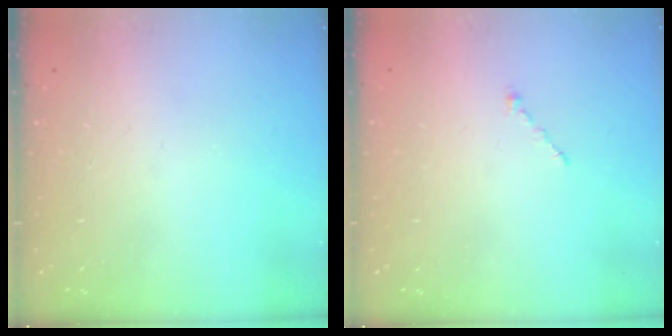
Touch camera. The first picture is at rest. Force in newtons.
{"total": 1.0, "press": 0.9, "slide": 0.3}